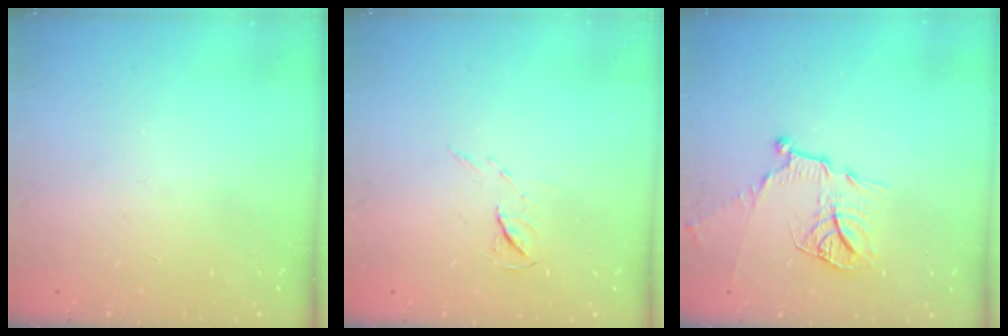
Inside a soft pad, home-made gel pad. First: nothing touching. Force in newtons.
{"total": 5.2, "press": 5.1, "slide": 0.8}
{"total": 14.1, "press": 14.1, "slide": 1.4}